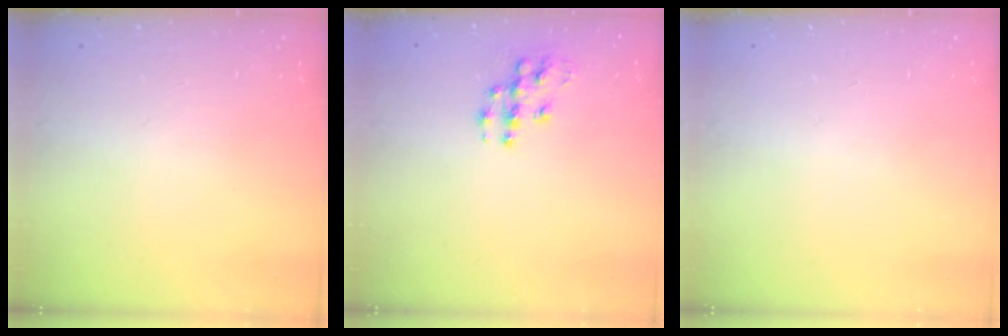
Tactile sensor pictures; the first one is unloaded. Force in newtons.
{"total": 9.2, "press": 9.2, "slide": 0.5}
{"total": 0.0}